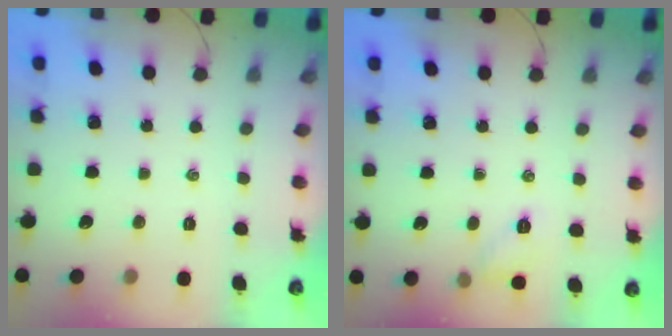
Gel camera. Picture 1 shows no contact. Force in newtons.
{"total": 6.4, "press": 6.3, "slide": 1.3}